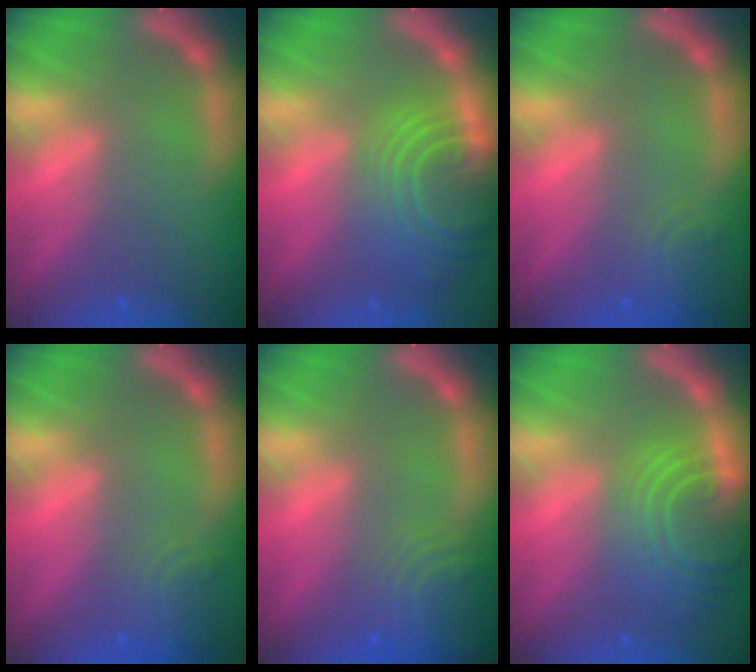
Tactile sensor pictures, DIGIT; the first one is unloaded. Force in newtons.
{"total": 10.0}
{"total": 2.9}
{"total": 3.5}
{"total": 6.6}
{"total": 9.0}